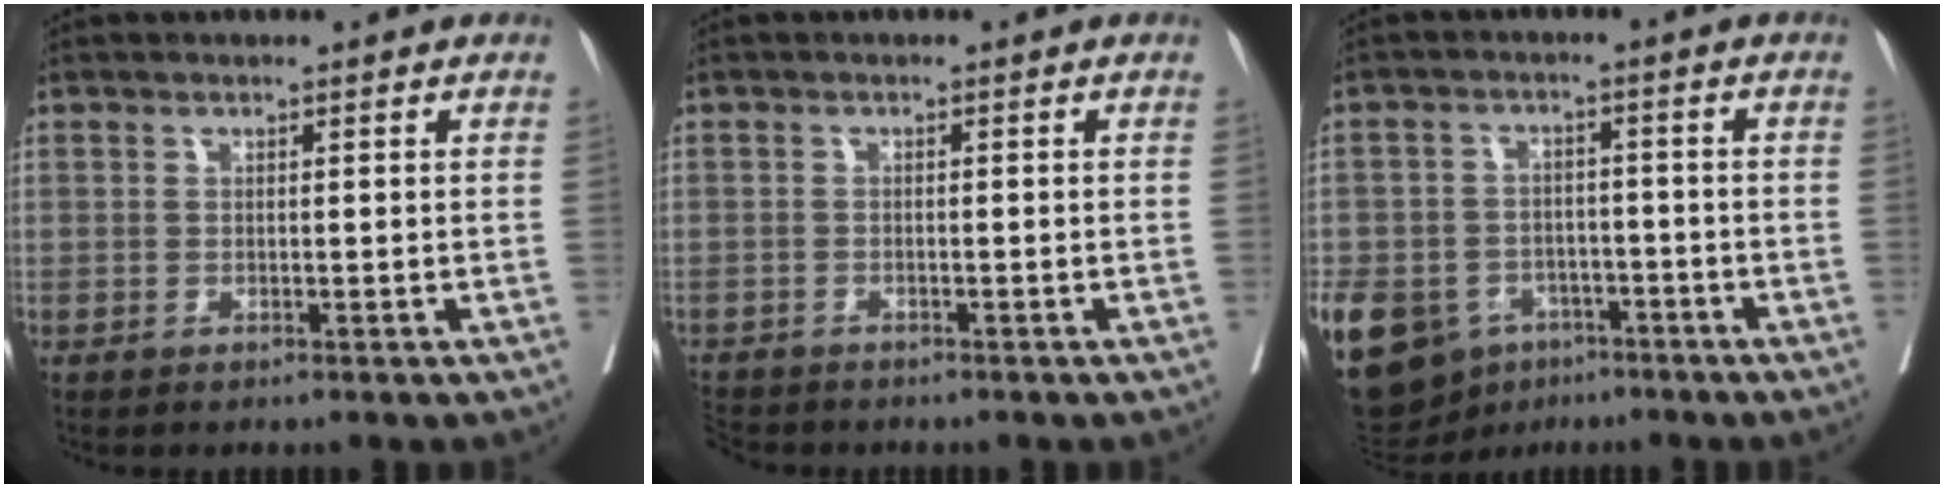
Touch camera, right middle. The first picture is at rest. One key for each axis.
{"total": 3.6, "fx": -3.3, "fy": 1.4, "fz": 0.2, "tx": -0.004, "ty": -0.007, "tz": -0.060}
{"total": 20.5, "fx": -10.2, "fy": 15.1, "fz": 9.3, "tx": -0.257, "ty": -0.004, "tz": -0.148}